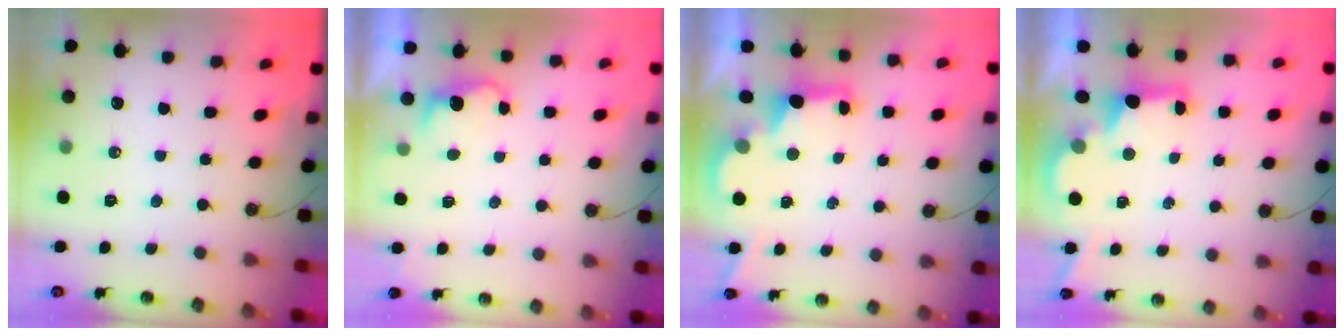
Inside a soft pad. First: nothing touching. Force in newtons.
{"total": 2.7, "press": 2.6, "slide": 0.8}
{"total": 2.9, "press": 2.8, "slide": 0.9}
{"total": 2.9, "press": 2.7, "slide": 0.9}